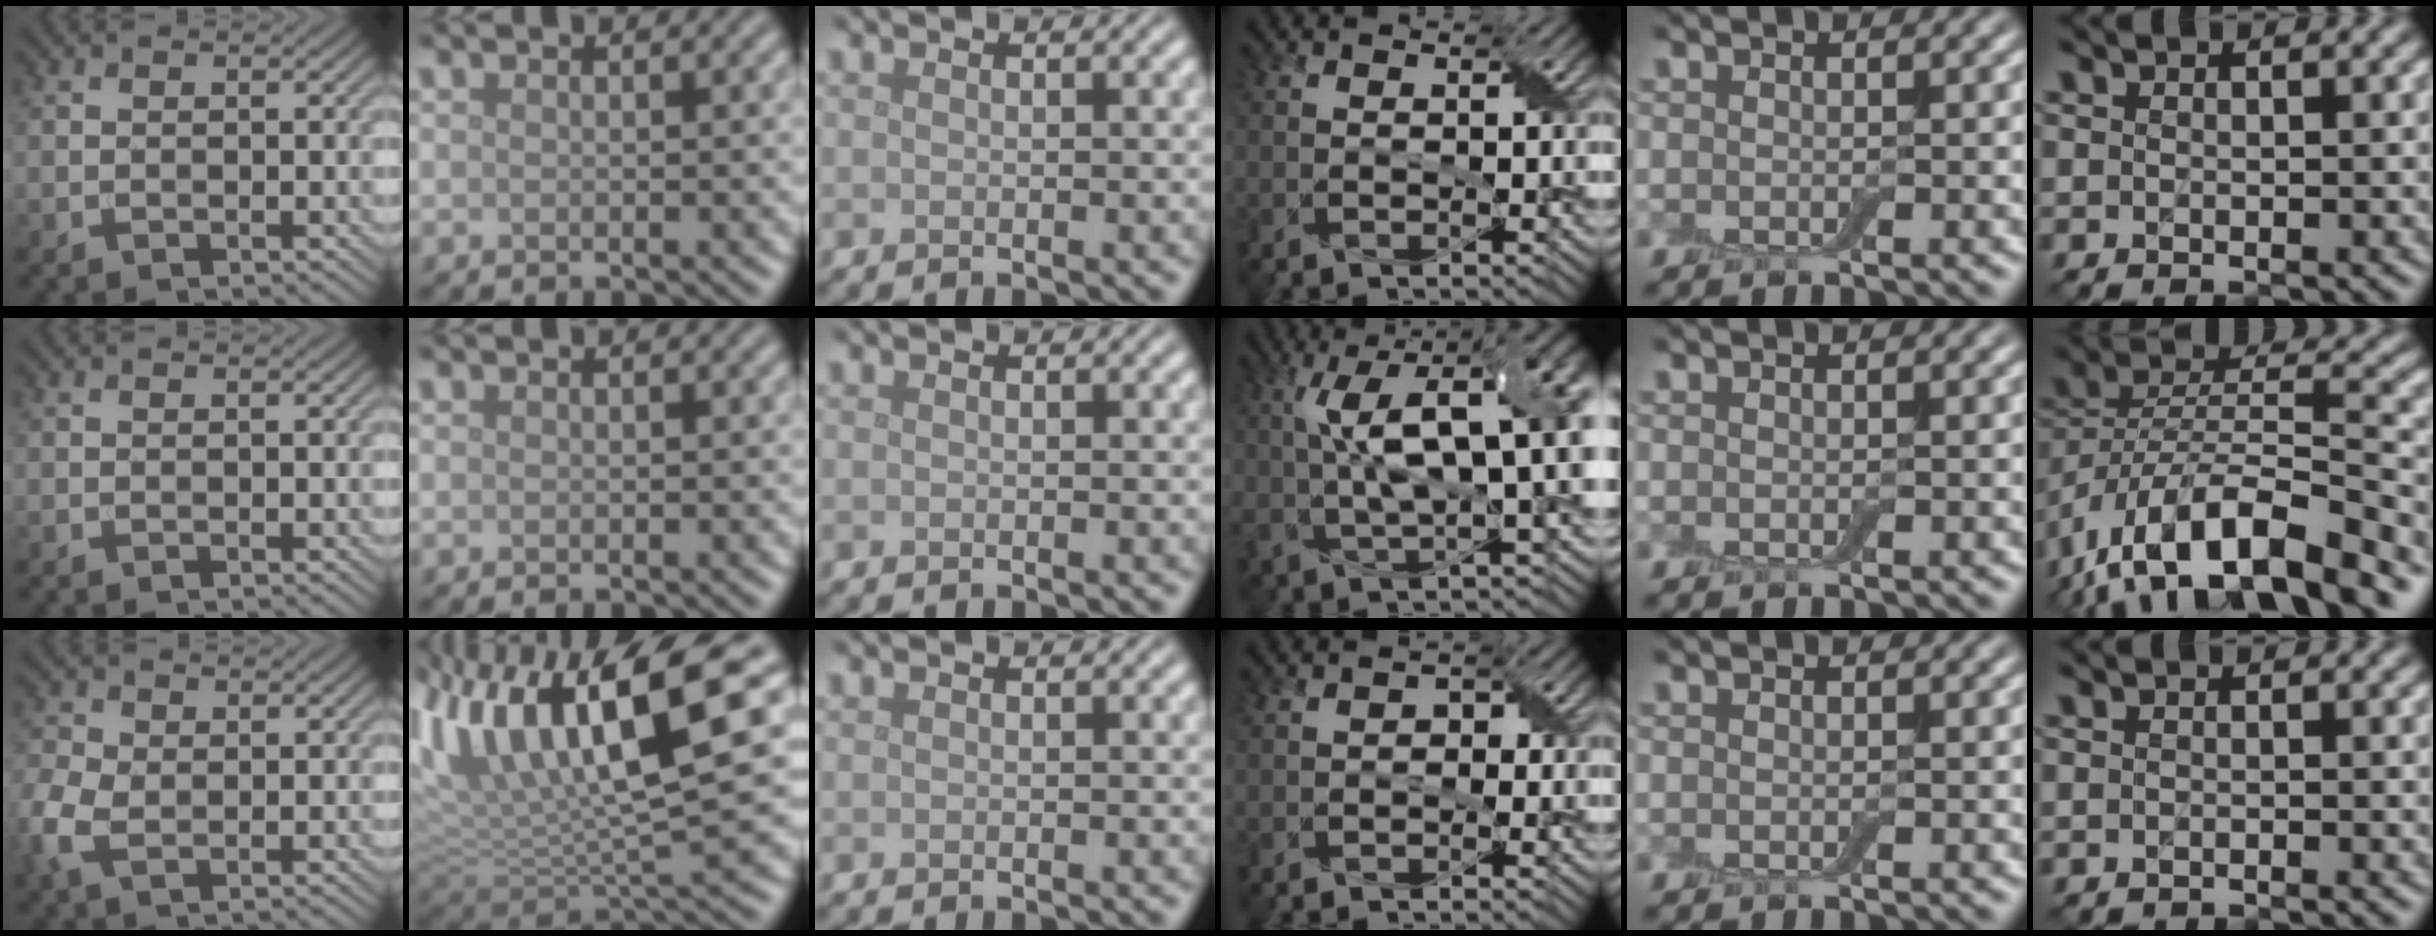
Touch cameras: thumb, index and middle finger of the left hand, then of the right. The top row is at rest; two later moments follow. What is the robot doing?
{"motion": "peel", "object": "aluminum foil"}